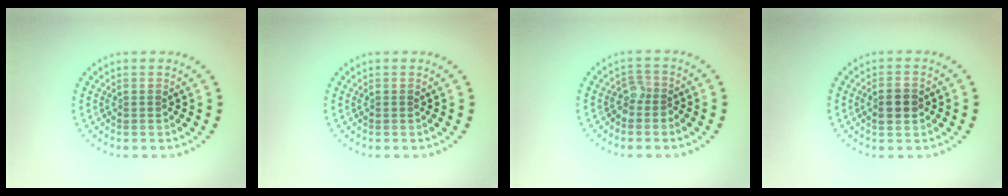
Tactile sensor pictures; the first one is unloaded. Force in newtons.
{"total": 0.0}
{"total": 1.7, "press": 1.4, "slide": 1.0}
{"total": 2.1, "press": 2.1, "slide": 0.2}